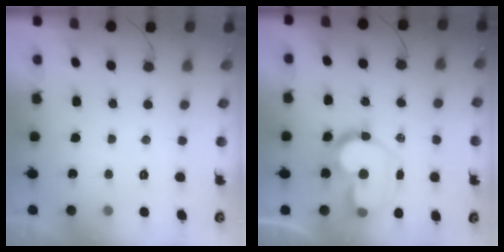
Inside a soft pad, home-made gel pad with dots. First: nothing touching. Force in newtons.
{"total": 16.2, "press": 16.1, "slide": 1.7}